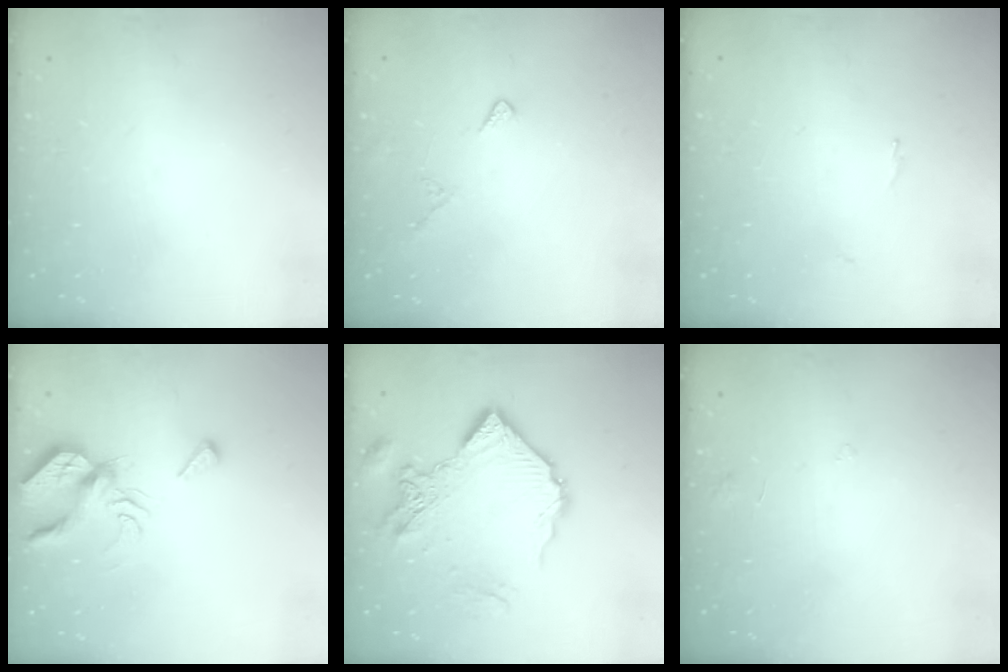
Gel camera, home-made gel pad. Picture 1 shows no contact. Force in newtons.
{"total": 6.3, "press": 6.3, "slide": 0.6}
{"total": 0.8, "press": 0.8, "slide": 0.3}
{"total": 8.4, "press": 8.4, "slide": 0.9}
{"total": 13.9, "press": 13.8, "slide": 1.6}
{"total": 2.9, "press": 2.9, "slide": 0.2}